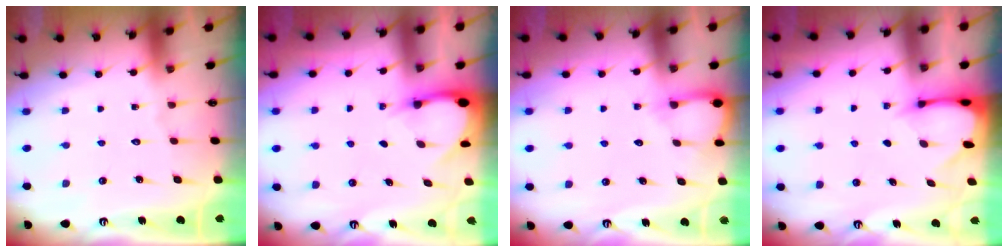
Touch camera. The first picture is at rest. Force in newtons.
{"total": 3.6, "press": 3.6, "slide": 0.2}
{"total": 5.5, "press": 5.5, "slide": 0.4}
{"total": 2.4, "press": 2.3, "slide": 0.3}